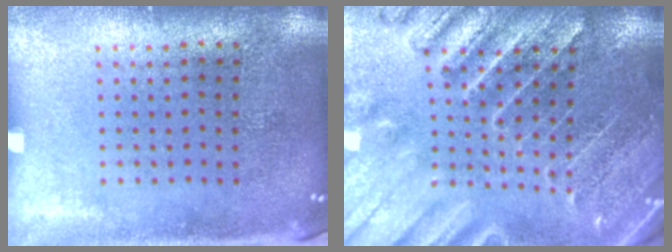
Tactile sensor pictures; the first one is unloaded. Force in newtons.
{"total": 3.2, "press": 3.0, "slide": 1.2}